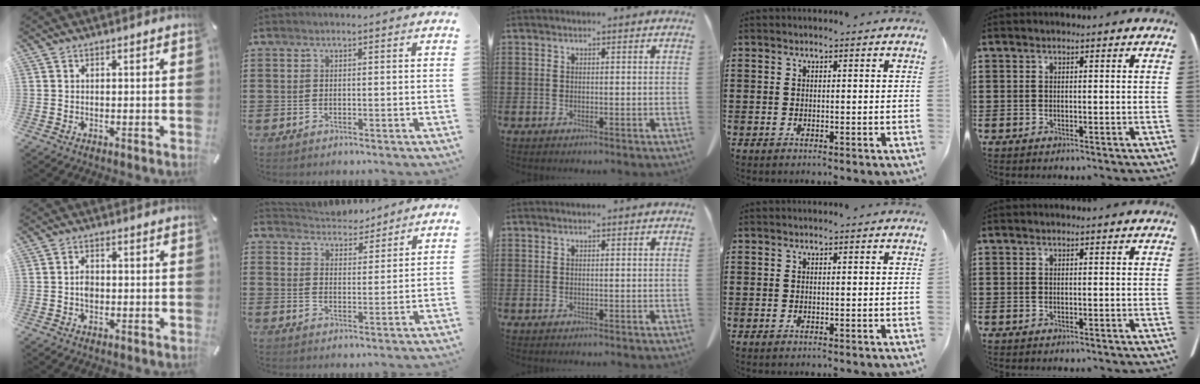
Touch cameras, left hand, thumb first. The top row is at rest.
{"thumb": {"total": 2.4, "force": [-0.3, 1.9, 1.6], "torque": [-0.031, 0.005, -0.006]}, "index": {"total": 4.1, "force": [4.0, 0.8, -0.6], "torque": [-0.009, -0.016, 0.072]}}